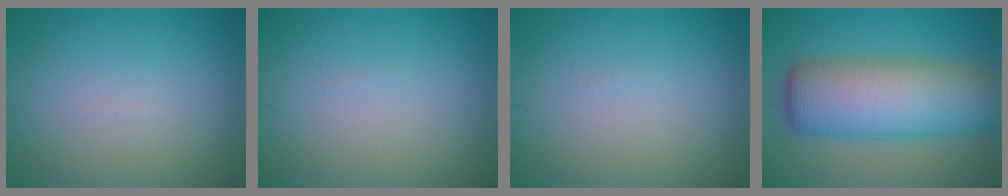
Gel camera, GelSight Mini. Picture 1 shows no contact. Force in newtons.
{"total": 0.0}
{"total": 0.0}
{"total": 10.8, "press": 10.8, "slide": 0.4}